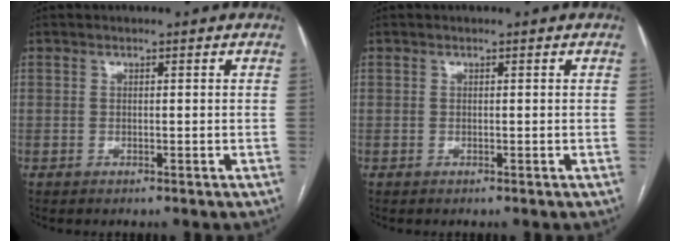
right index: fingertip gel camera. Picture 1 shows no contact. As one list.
[{"total": 0.0}]